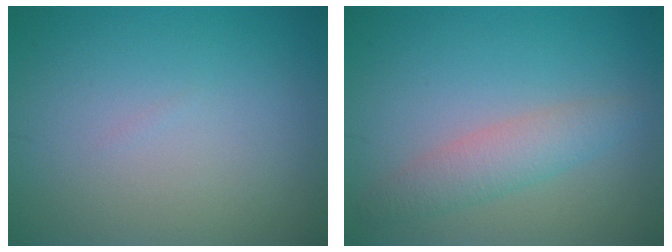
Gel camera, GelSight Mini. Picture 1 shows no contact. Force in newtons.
{"total": 2.8, "press": 2.8, "slide": 0.1}